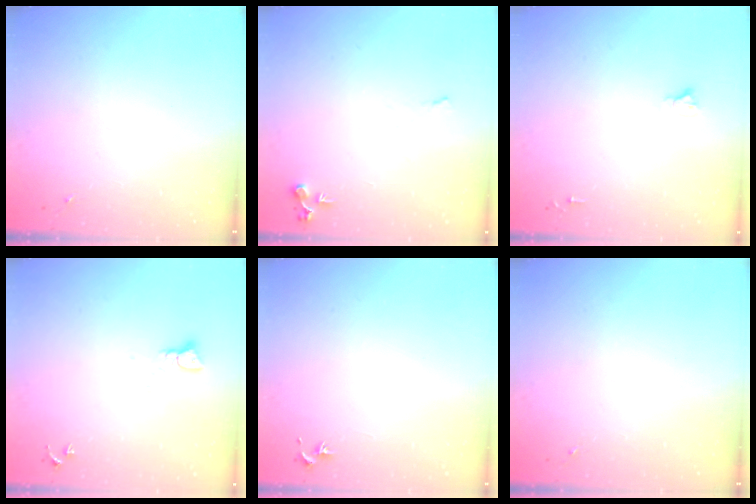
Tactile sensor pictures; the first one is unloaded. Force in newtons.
{"total": 6.8, "press": 6.8, "slide": 0.9}
{"total": 2.7, "press": 2.7, "slide": 0.2}
{"total": 2.1, "press": 2.1, "slide": 0.2}
{"total": 0.8, "press": 0.7, "slide": 0.3}
{"total": 0.0}